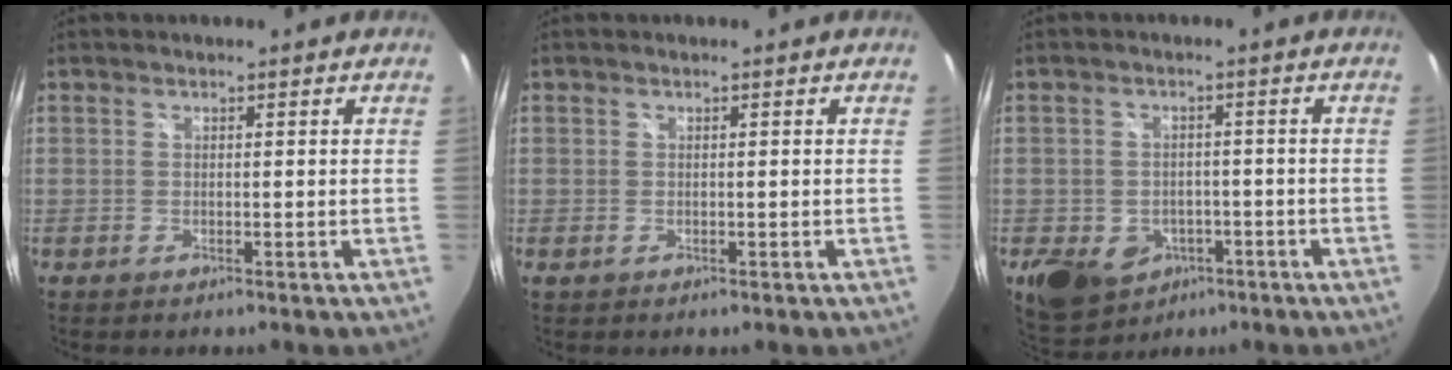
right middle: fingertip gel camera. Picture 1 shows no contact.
{"total": 0.0}
{"total": 12.0, "force": [-5.4, 9.2, 5.5], "torque": [-0.133, -0.006, -0.065]}